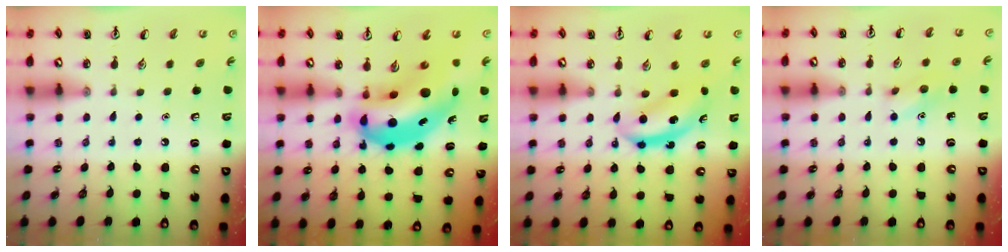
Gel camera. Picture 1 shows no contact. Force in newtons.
{"total": 14.2, "press": 13.6, "slide": 4.1}
{"total": 5.9, "press": 5.8, "slide": 0.8}
{"total": 7.0, "press": 6.9, "slide": 1.3}